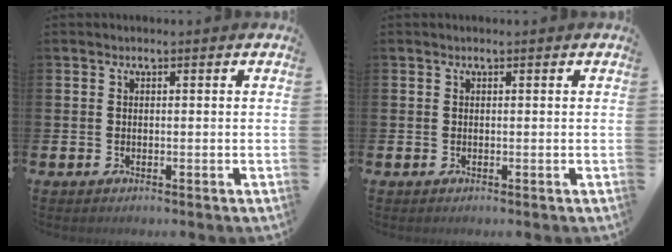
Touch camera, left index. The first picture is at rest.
{"total": 0.0}